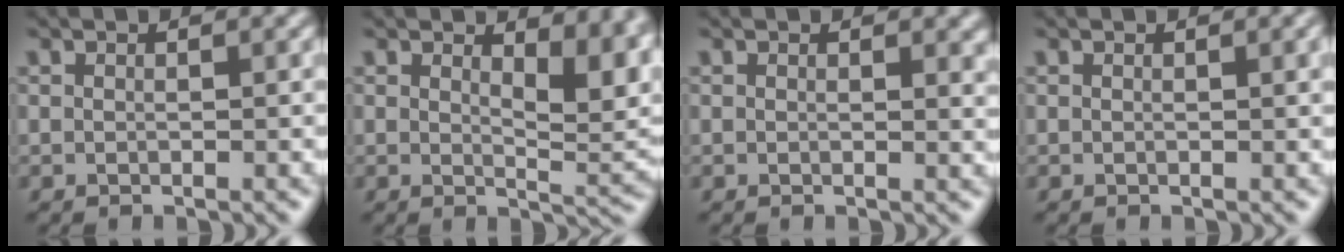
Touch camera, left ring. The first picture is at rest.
{"total": 5.4, "force": [2.2, 2.3, 4.4], "torque": [-0.052, -0.010, 0.035]}
{"total": 1.1, "force": [0.5, 0.5, 0.9], "torque": [-0.007, -0.003, 0.008]}
{"total": 1.0, "force": [0.4, 0.2, 0.9], "torque": [-0.012, 0.002, 0.005]}